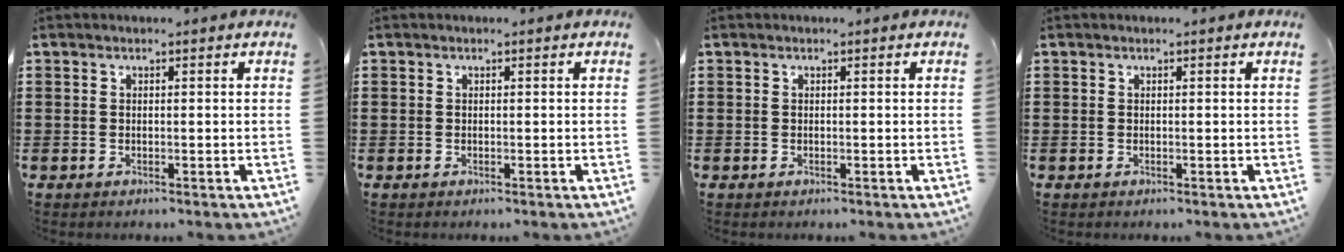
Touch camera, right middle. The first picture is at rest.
{"total": 0.0}
{"total": 0.0}
{"total": 0.0}